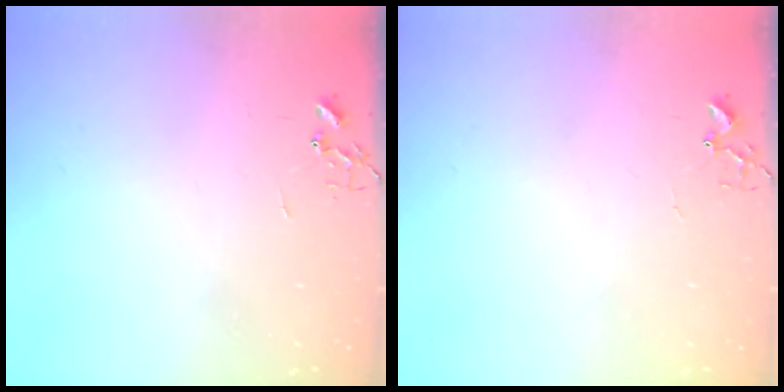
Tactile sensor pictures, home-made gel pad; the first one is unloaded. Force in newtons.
{"total": 7.3, "press": 7.3, "slide": 0.5}